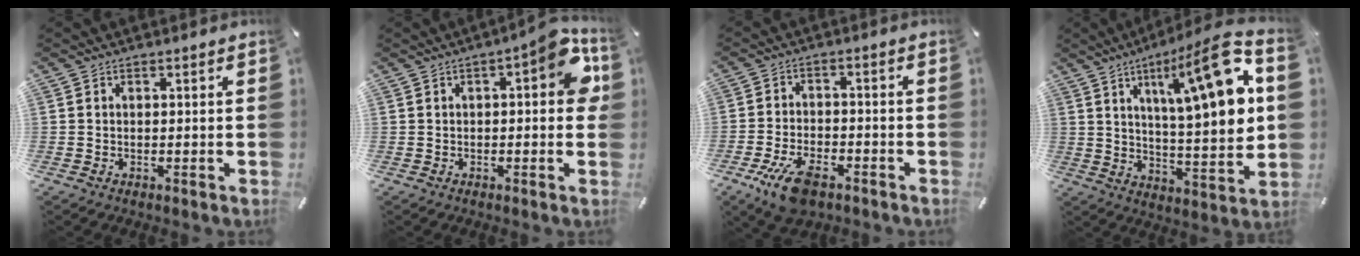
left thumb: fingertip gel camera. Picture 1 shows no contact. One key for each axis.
{"total": 10.3, "fx": 2.1, "fy": 3.8, "fz": 9.4, "tx": -0.110, "ty": -0.014, "tz": 0.034}
{"total": 9.1, "fx": -5.1, "fy": 4.3, "fz": 6.1, "tx": -0.129, "ty": 0.016, "tz": -0.092}
{"total": 21.8, "fx": 8.5, "fy": 6.0, "fz": 19.2, "tx": -0.283, "ty": -0.058, "tz": 0.120}